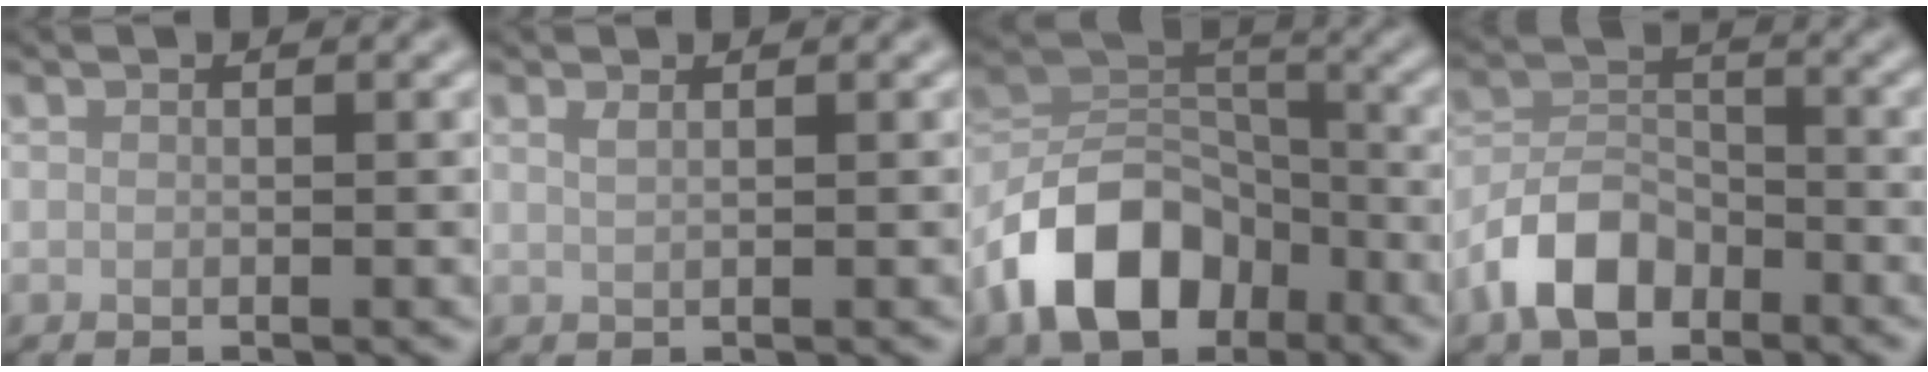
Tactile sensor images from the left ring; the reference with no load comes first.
{"total": 0.9, "force": [0.4, 0.4, 0.7], "torque": [-0.011, 0.000, 0.007]}
{"total": 10.1, "force": [-5.3, 6.6, 5.5], "torque": [-0.100, 0.003, -0.108]}
{"total": 5.5, "force": [-3.3, 3.4, 3.0], "torque": [-0.057, 0.002, -0.072]}